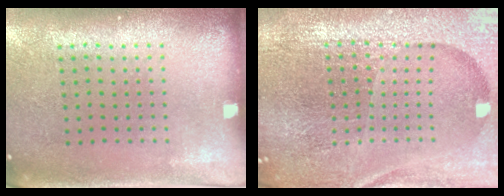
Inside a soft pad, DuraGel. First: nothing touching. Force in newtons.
{"total": 6.8, "press": 5.9, "slide": 3.4}